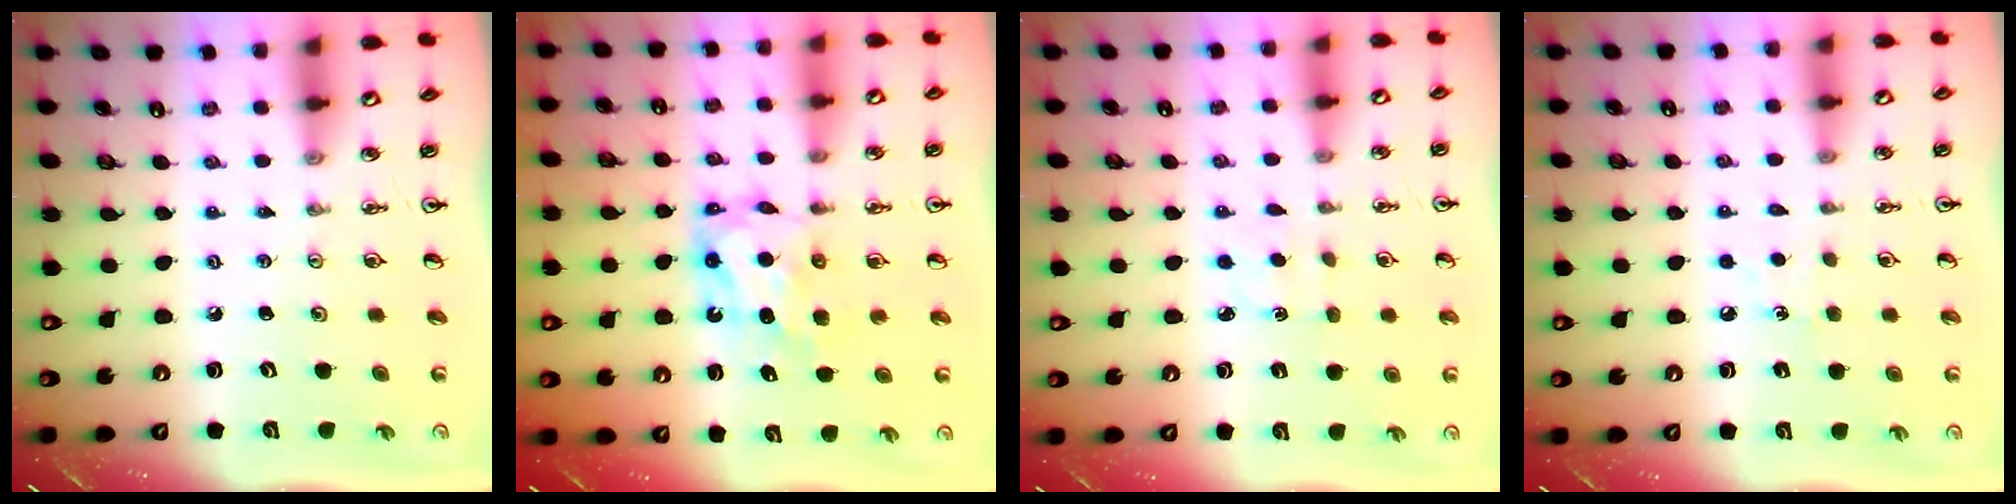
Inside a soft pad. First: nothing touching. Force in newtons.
{"total": 6.7, "press": 6.7, "slide": 0.4}
{"total": 2.3, "press": 2.3, "slide": 0.3}
{"total": 5.6, "press": 5.5, "slide": 0.7}